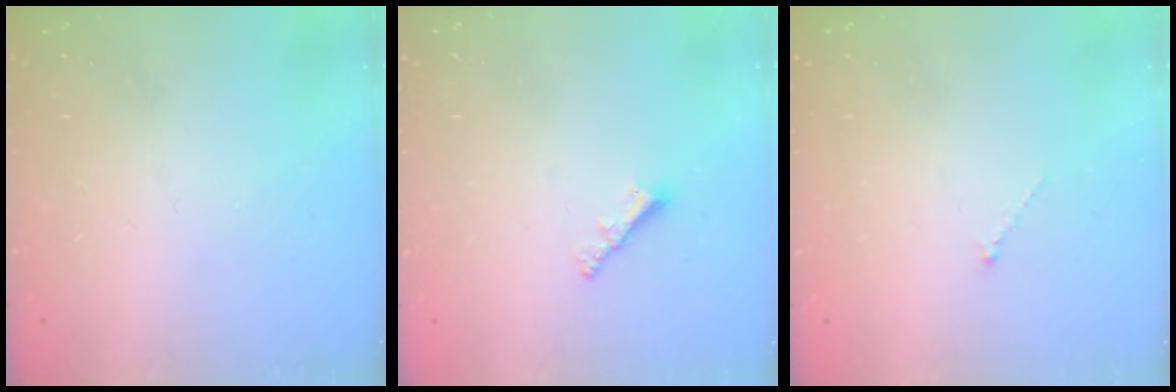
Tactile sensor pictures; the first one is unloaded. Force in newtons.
{"total": 1.9, "press": 1.8, "slide": 0.5}
{"total": 0.0}